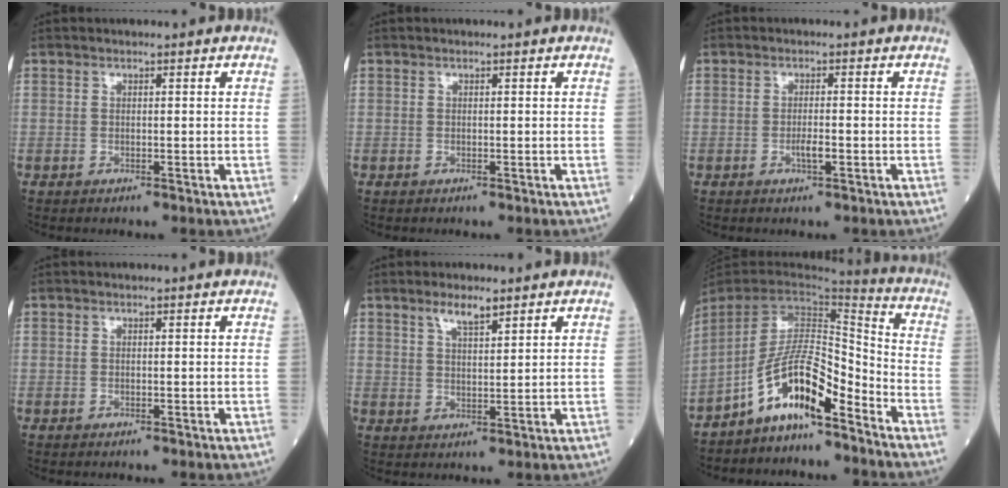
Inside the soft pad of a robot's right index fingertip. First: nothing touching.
{"total": 0.0}
{"total": 2.1, "force": [-0.7, 0.4, 1.9], "torque": [-0.038, -0.001, -0.011]}
{"total": 0.0}
{"total": 3.9, "force": [2.8, 0.7, 2.7], "torque": [-0.054, 0.002, 0.051]}
{"total": 11.8, "force": [-8.0, 2.8, 8.2], "torque": [-0.154, 0.021, -0.150]}